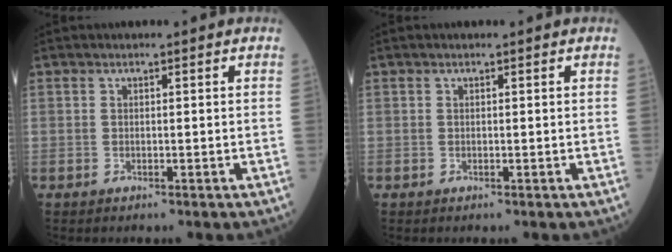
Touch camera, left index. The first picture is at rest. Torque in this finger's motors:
{"motor_torque": [-0.07, 0.08, 0.00, 0.00]}